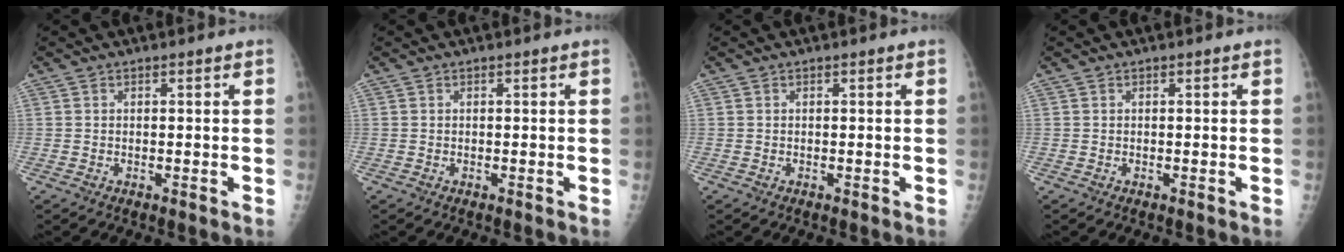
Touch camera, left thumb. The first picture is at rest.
{"total": 0.0}
{"total": 0.0}
{"total": 0.0}